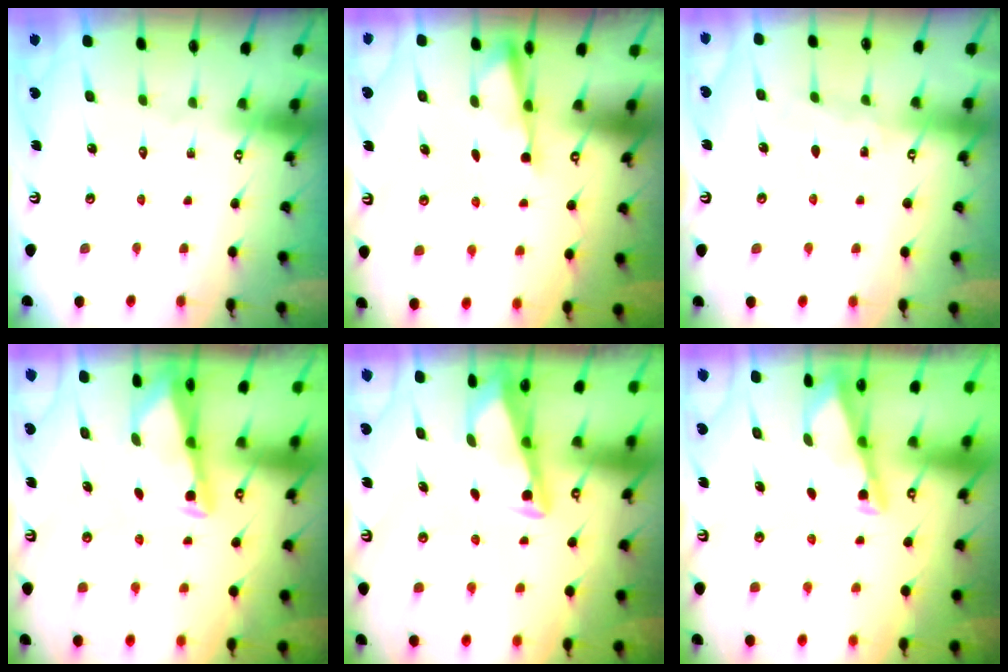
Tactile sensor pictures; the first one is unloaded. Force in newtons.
{"total": 3.2, "press": 3.1, "slide": 0.7}
{"total": 4.1, "press": 4.0, "slide": 0.5}
{"total": 2.7, "press": 2.7, "slide": 0.2}
{"total": 3.4, "press": 3.4, "slide": 0.4}
{"total": 2.9, "press": 2.8, "slide": 0.4}